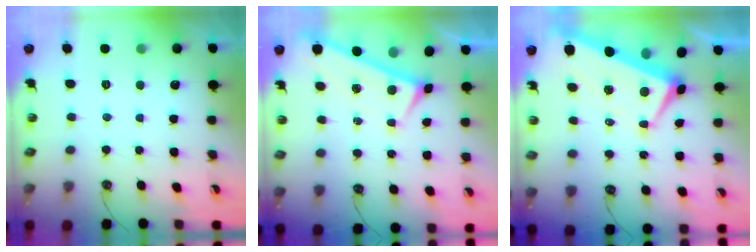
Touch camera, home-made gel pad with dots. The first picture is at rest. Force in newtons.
{"total": 0.0}
{"total": 2.2, "press": 1.9, "slide": 1.1}